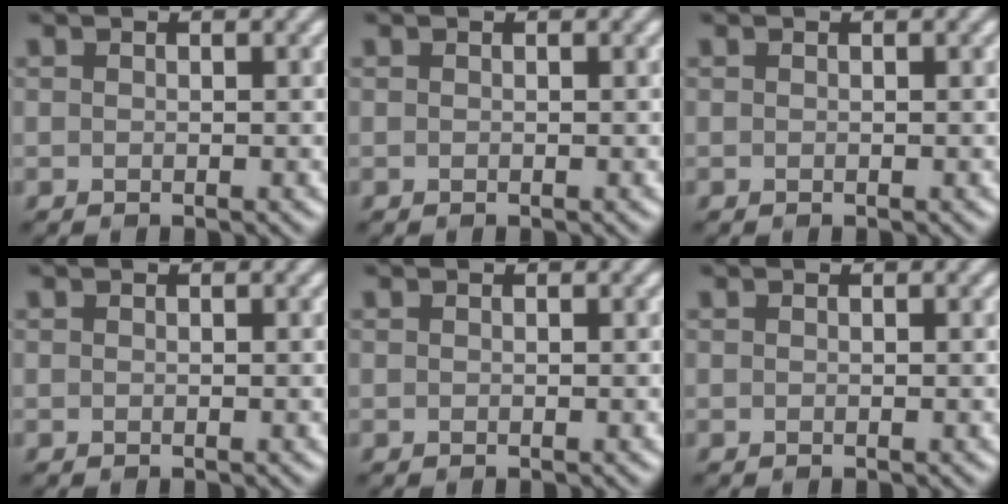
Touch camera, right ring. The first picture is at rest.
{"total": 0.0}
{"total": 0.0}
{"total": 0.0}
{"total": 0.0}
{"total": 0.0}